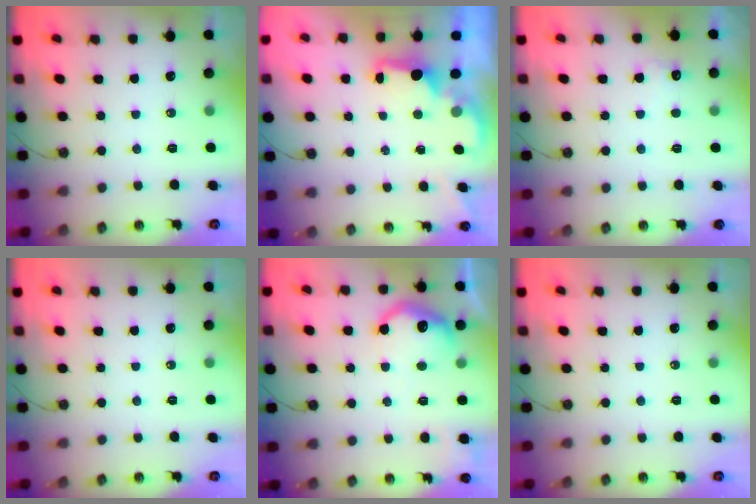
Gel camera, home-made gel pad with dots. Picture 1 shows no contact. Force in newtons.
{"total": 1.9, "press": 1.7, "slide": 0.7}
{"total": 5.6, "press": 5.5, "slide": 1.0}
{"total": 0.0}
{"total": 12.4, "press": 12.4, "slide": 1.0}
{"total": 0.0}